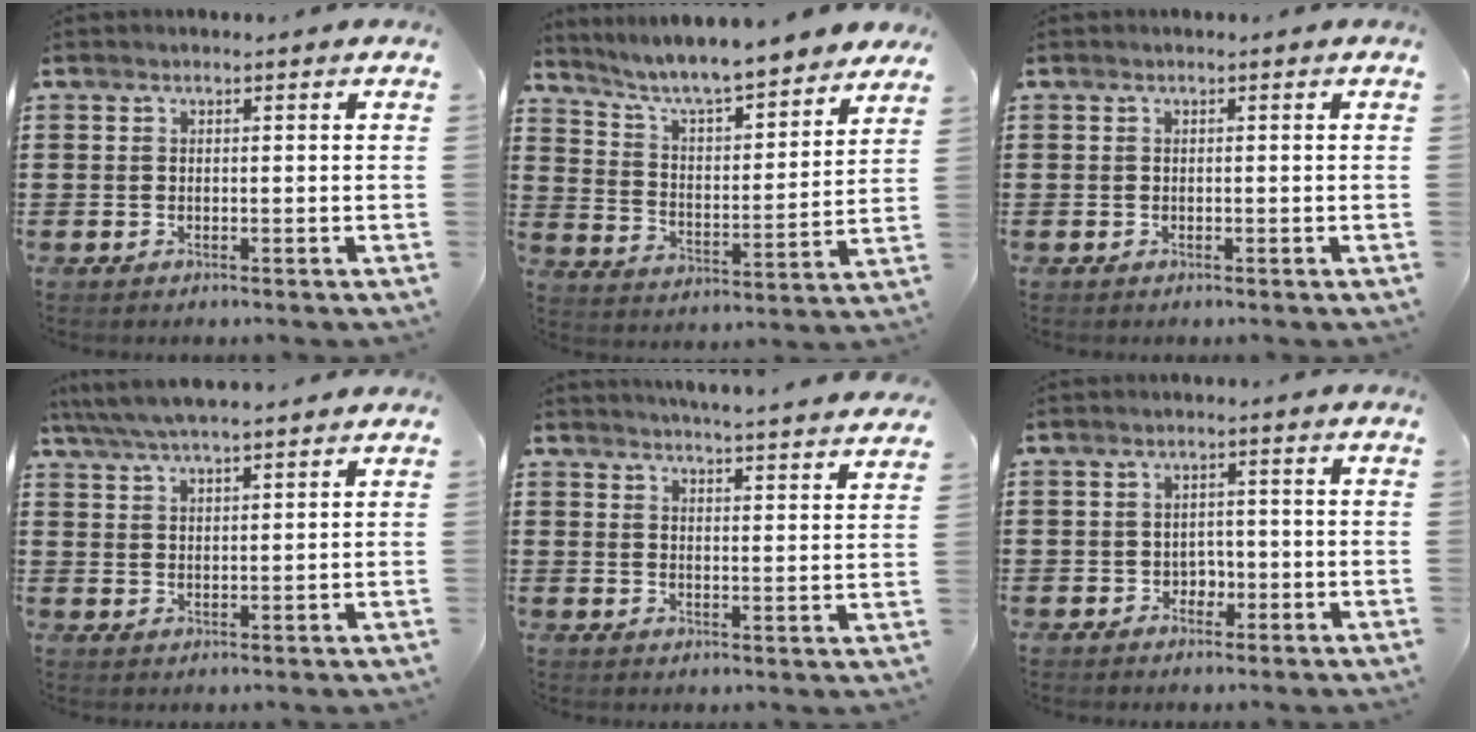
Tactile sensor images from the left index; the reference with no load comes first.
{"total": 6.3, "force": [5.9, 0.1, 2.4], "torque": [-0.072, -0.046, 0.095]}
{"total": 0.0}
{"total": 4.9, "force": [4.5, 0.3, 1.9], "torque": [-0.050, -0.013, 0.082]}
{"total": 4.4, "force": [4.3, -0.7, 0.5], "torque": [-0.020, -0.034, 0.073]}
{"total": 2.0, "force": [-0.8, 1.7, 0.7], "torque": [-0.021, 0.002, -0.021]}